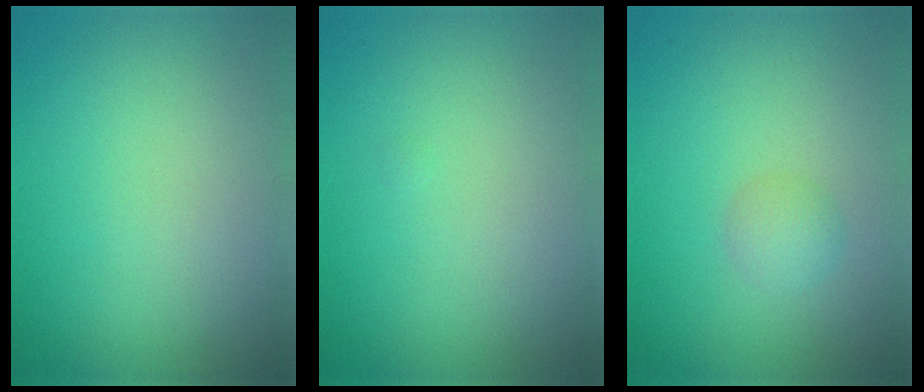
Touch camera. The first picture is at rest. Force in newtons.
{"total": 0.0}
{"total": 1.4, "press": 1.4, "slide": 0.1}